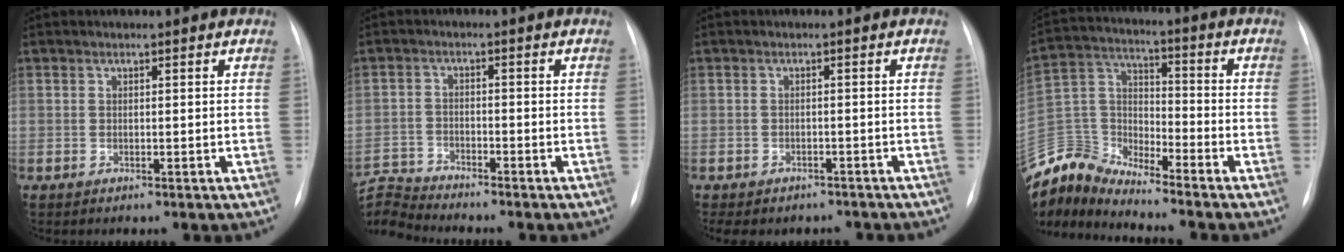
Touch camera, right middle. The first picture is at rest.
{"total": 6.7, "force": [-6.6, -0.9, -0.6], "torque": [0.001, 0.007, -0.126]}
{"total": 9.6, "force": [-7.7, 5.1, 2.7], "torque": [-0.058, 0.000, -0.089]}
{"total": 10.8, "force": [-10.8, 0.4, 0.2], "torque": [-0.018, 0.045, -0.218]}